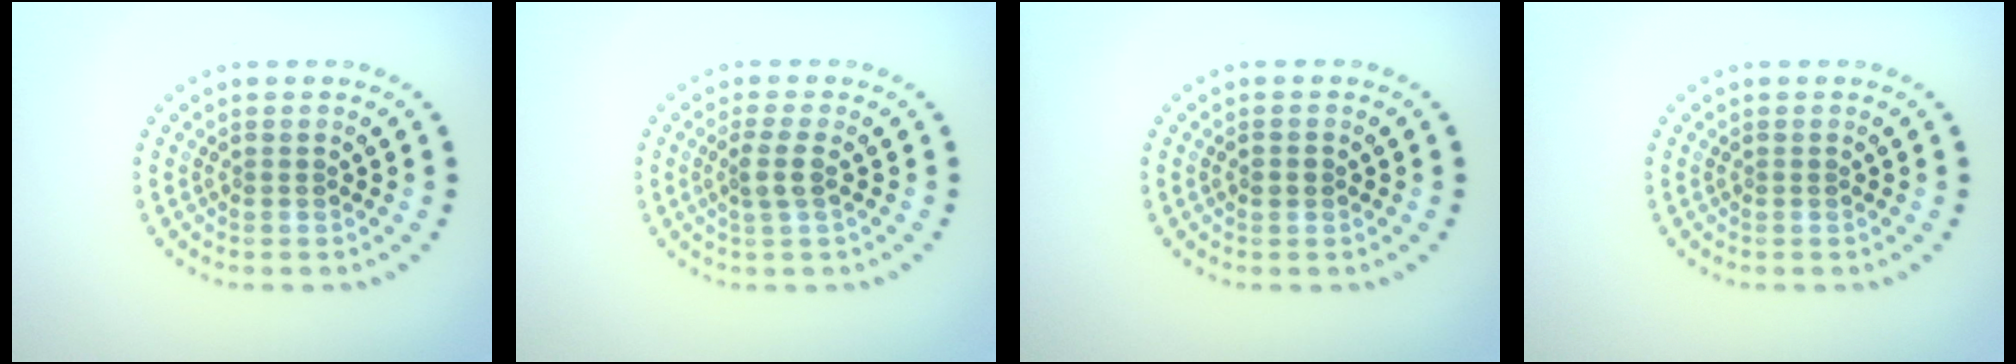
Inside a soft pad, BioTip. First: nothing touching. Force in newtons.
{"total": 1.8, "press": 1.6, "slide": 0.9}
{"total": 1.1, "press": 1.1, "slide": 0.1}
{"total": 0.0}